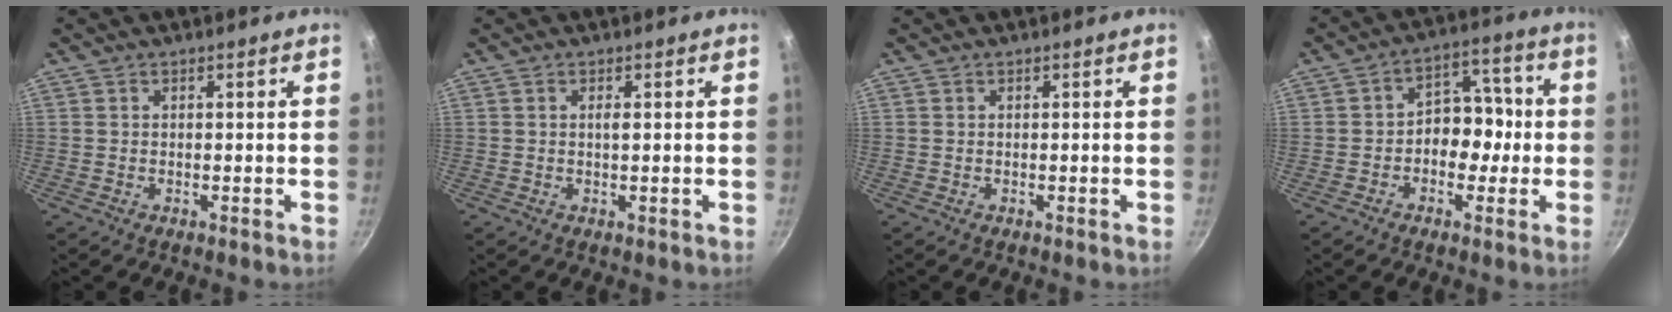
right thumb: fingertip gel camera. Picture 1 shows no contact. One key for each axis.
{"total": 1.2, "fx": 0.2, "fy": 0.3, "fz": 1.1, "tx": -0.019, "ty": 0.000, "tz": 0.003}
{"total": 0.0}
{"total": 8.7, "fx": -1.2, "fy": 6.6, "fz": 5.6, "tx": -0.019, "ty": 0.034, "tz": -0.028}